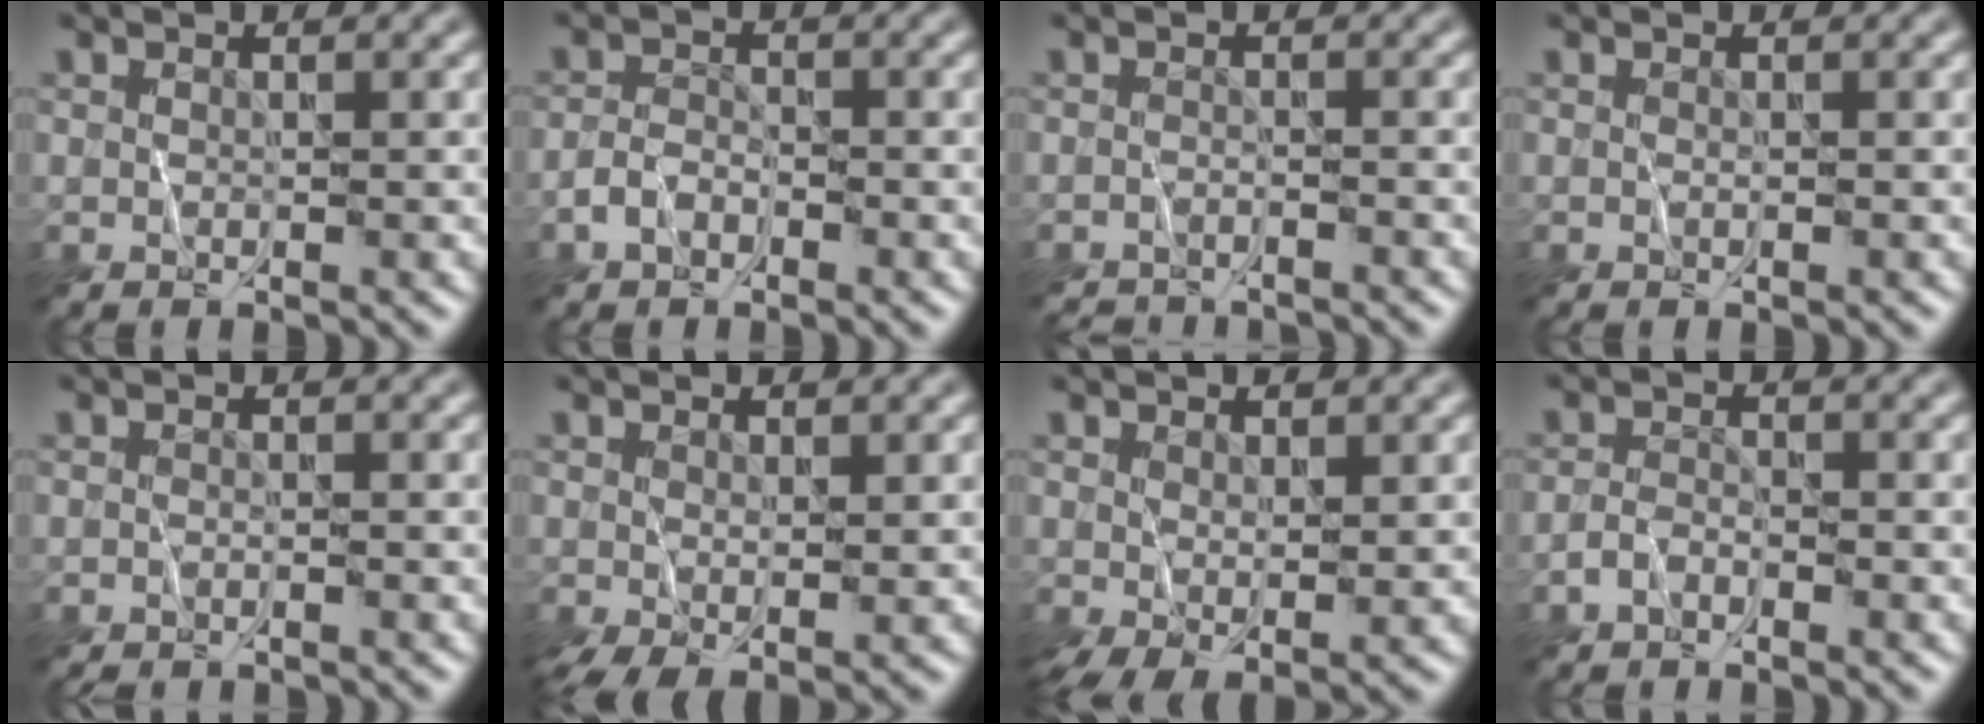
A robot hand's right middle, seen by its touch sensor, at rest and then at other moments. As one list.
[{"total": 1.6, "force": [-1.2, 0.9, 0.6], "torque": [-0.010, 0.006, -0.027]}, {"total": 3.1, "force": [-3.1, 0.1, 0.0], "torque": [-0.001, -0.010, -0.050]}, {"total": 0.0}, {"total": 0.6, "force": [-0.6, -0.2, 0.0], "torque": [0.000, -0.001, -0.011]}, {"total": 2.6, "force": [-0.5, 1.3, 2.2], "torque": [-0.051, -0.011, -0.005]}, {"total": 2.6, "force": [-0.1, 1.3, 2.3], "torque": [-0.053, -0.008, 0.003]}, {"total": 1.1, "force": [-1.0, 0.3, 0.4], "torque": [-0.007, 0.005, -0.022]}]